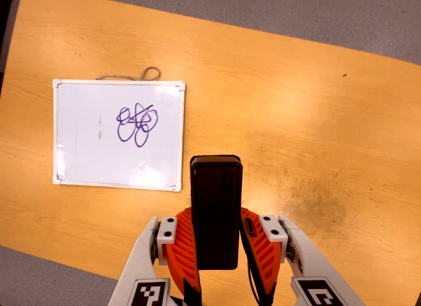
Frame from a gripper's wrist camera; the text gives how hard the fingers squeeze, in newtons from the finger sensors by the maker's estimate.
{"total": 4.2, "left": 3.0, "right": 5.5}